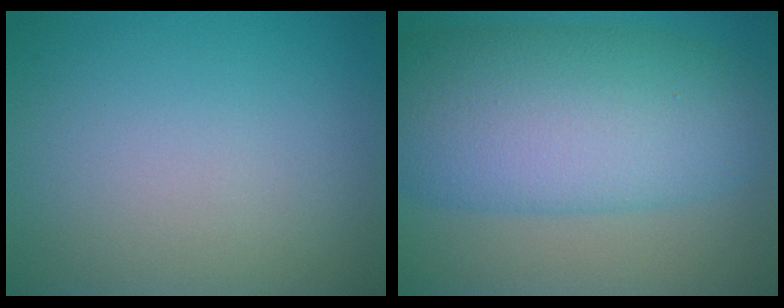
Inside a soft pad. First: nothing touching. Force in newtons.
{"total": 11.7, "press": 11.7, "slide": 0.4}